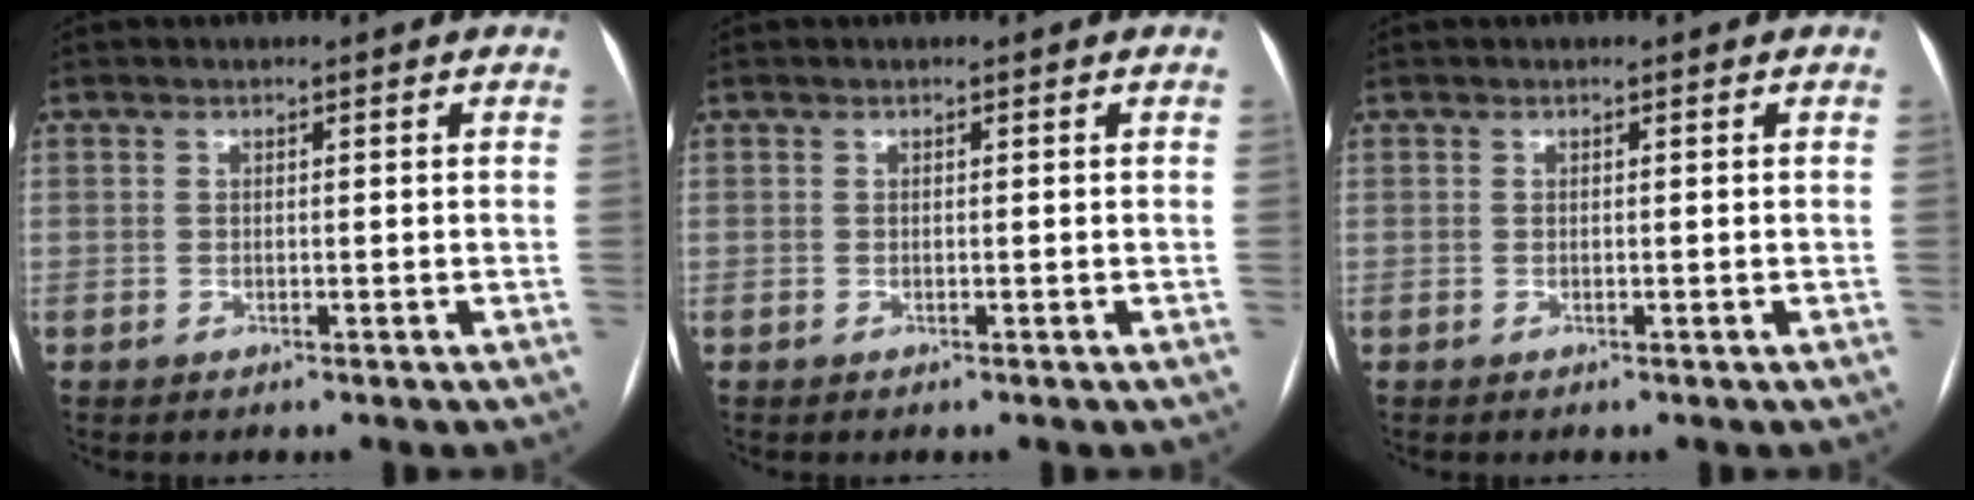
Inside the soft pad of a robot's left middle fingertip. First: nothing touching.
{"total": 0.0}
{"total": 0.0}